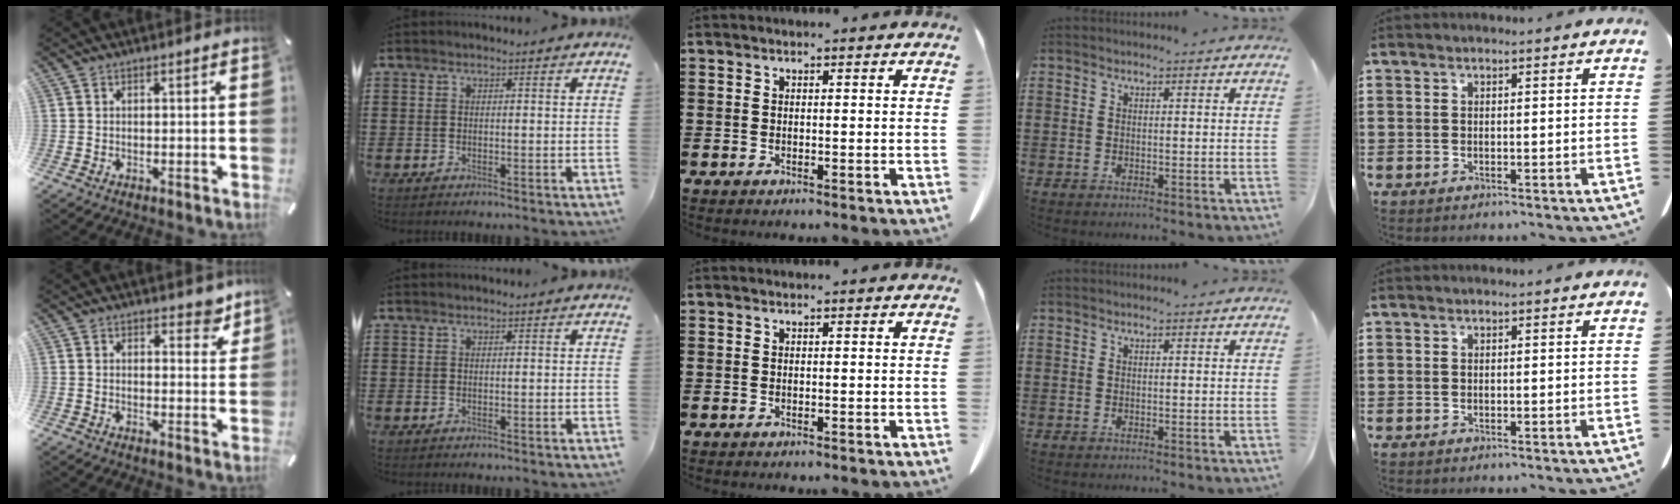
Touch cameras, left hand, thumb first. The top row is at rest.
{"thumb": {"total": 4.6, "force": [3.3, 2.7, 1.7], "torque": [-0.001, -0.016, 0.053]}}